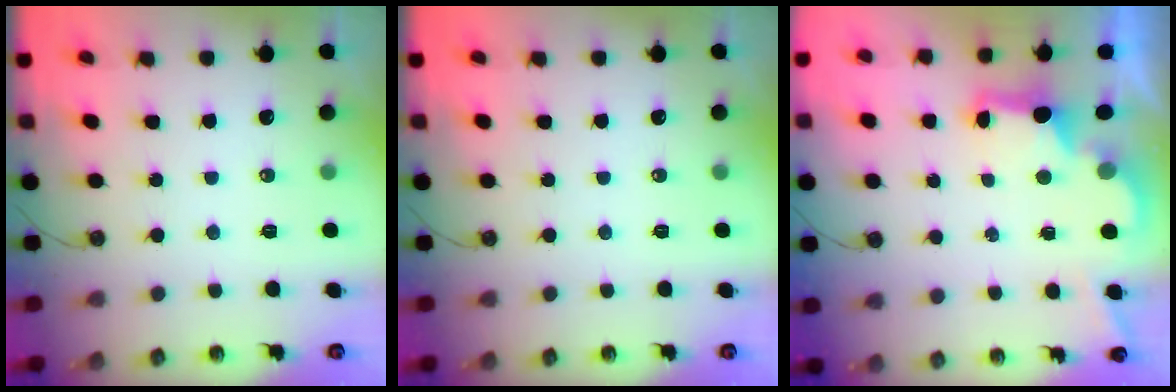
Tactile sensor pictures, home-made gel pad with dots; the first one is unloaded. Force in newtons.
{"total": 0.0}
{"total": 2.8, "press": 2.7, "slide": 0.9}